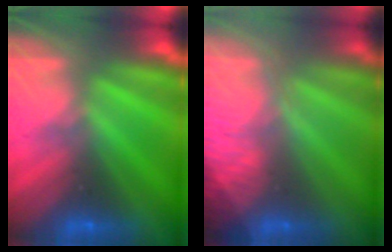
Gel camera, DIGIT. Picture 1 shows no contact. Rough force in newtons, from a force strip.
{"total": 3.3}